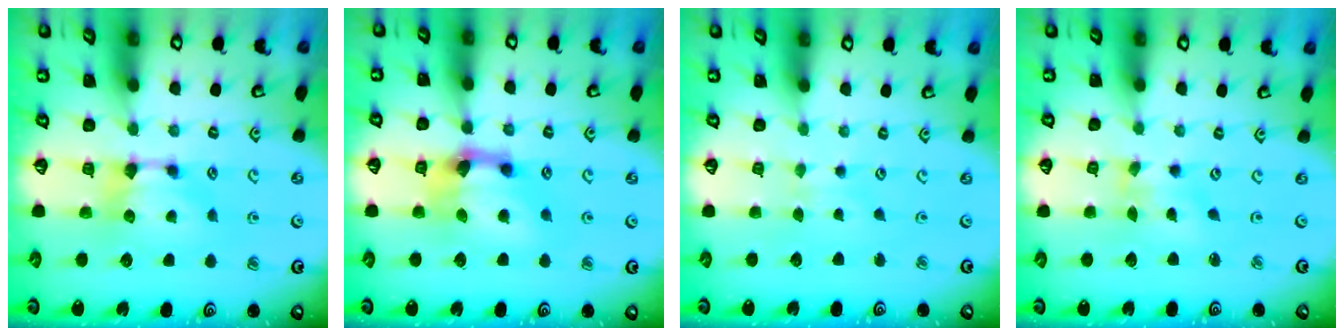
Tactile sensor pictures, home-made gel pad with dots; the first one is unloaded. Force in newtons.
{"total": 4.8, "press": 4.3, "slide": 2.2}
{"total": 2.8, "press": 2.7, "slide": 0.4}
{"total": 2.3, "press": 2.1, "slide": 0.9}